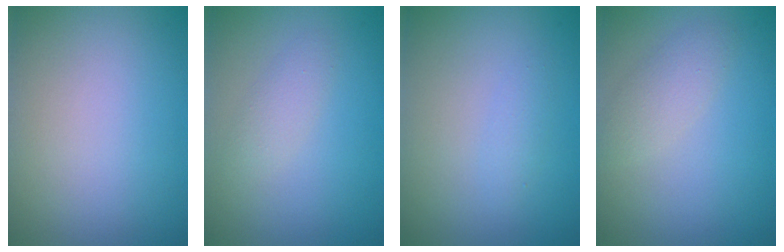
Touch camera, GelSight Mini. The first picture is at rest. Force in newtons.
{"total": 1.5, "press": 1.5, "slide": 0.0}
{"total": 0.9, "press": 0.9, "slide": 0.1}
{"total": 1.9, "press": 1.9, "slide": 0.0}